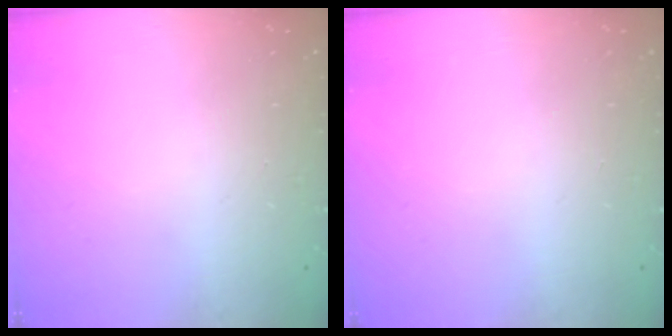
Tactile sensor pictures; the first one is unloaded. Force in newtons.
{"total": 0.0}